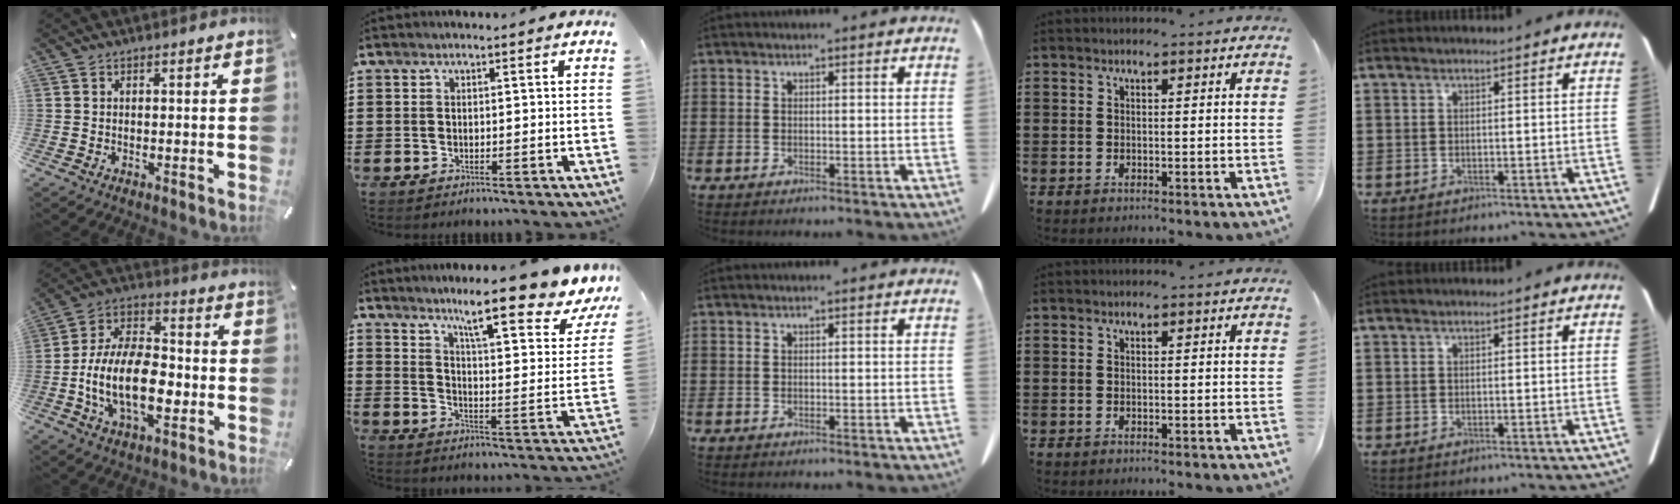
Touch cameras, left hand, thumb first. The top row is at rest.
{"thumb": {"total": 16.4, "force": [-4.5, 9.8, 12.4], "torque": [-0.263, 0.011, -0.080]}, "index": {"total": 11.8, "force": [8.8, 0.6, 7.8], "torque": [-0.137, -0.054, 0.136]}}